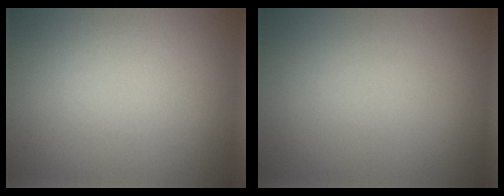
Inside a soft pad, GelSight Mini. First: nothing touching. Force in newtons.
{"total": 0.0}